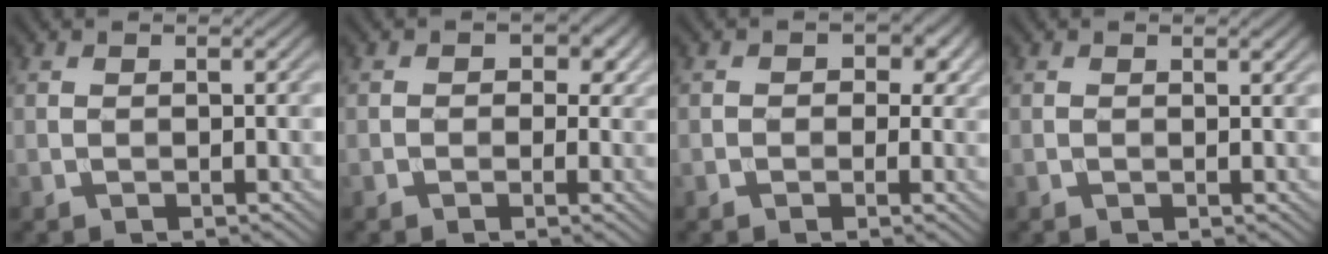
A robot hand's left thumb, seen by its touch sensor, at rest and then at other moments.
{"total": 3.3, "force": [0.7, 2.7, 1.7], "torque": [-0.023, 0.001, 0.002]}
{"total": 4.2, "force": [0.9, 3.5, 2.2], "torque": [-0.018, 0.003, -0.009]}
{"total": 0.7, "force": [0.4, 0.3, 0.5], "torque": [-0.006, -0.002, 0.007]}